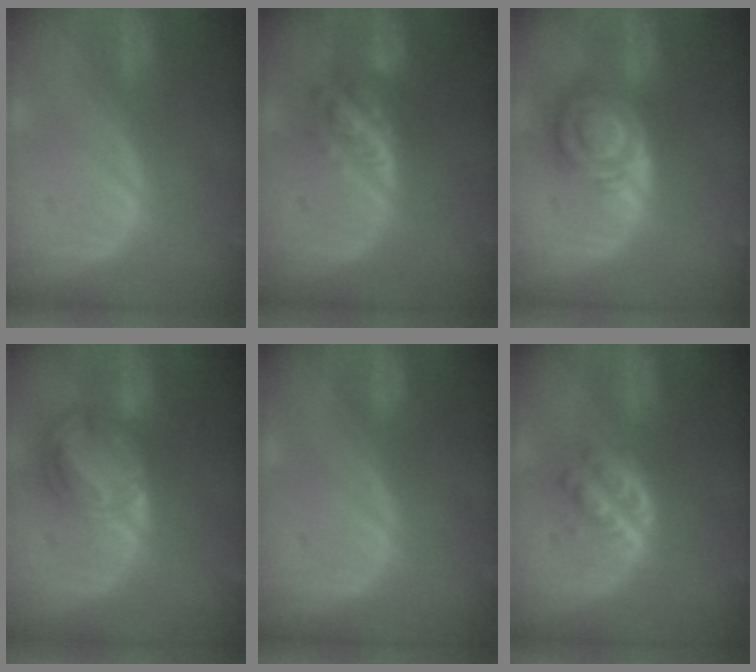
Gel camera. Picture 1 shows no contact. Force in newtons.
{"total": 5.8, "press": 5.3, "slide": 2.4}
{"total": 7.8, "press": 7.8, "slide": 0.6}
{"total": 8.6, "press": 7.2, "slide": 4.6}
{"total": 0.0}
{"total": 4.4, "press": 4.1, "slide": 1.5}